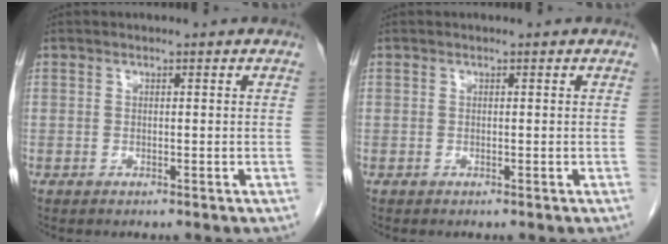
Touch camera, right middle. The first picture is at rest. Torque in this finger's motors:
{"motor_torque": [0.26, -0.32, -0.01, -0.01]}